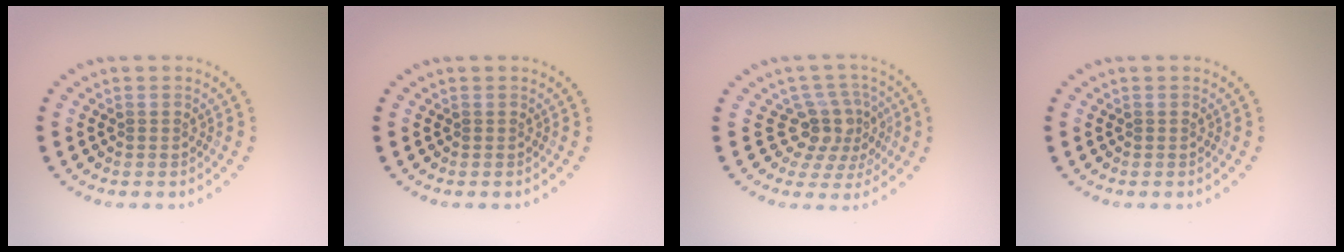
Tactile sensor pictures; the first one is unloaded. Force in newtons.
{"total": 0.0}
{"total": 3.9, "press": 2.9, "slide": 2.6}
{"total": 0.0}